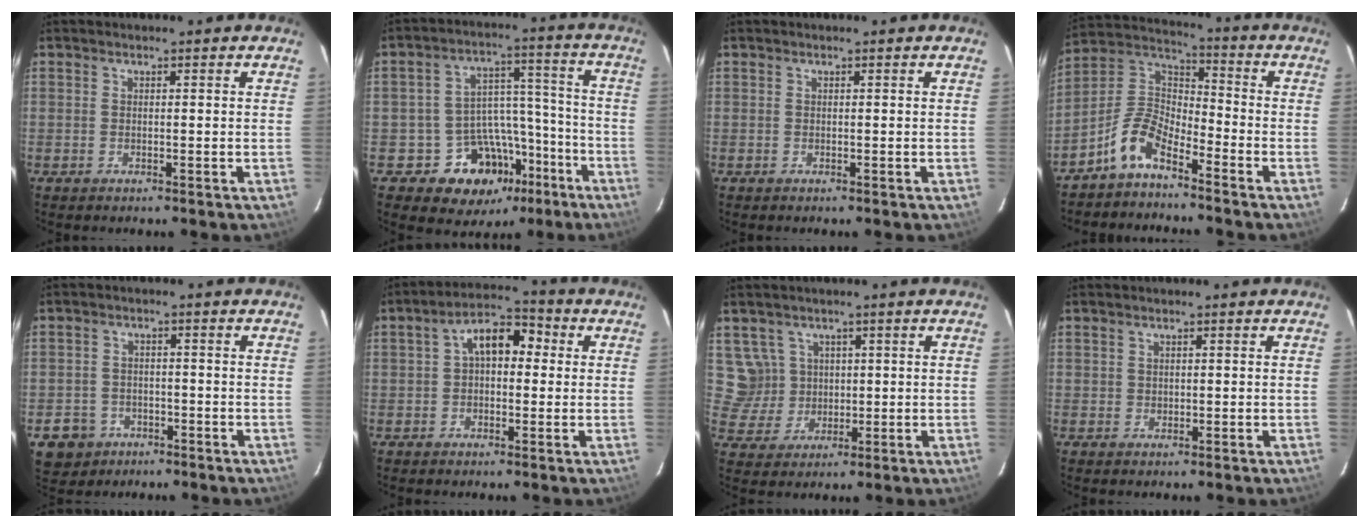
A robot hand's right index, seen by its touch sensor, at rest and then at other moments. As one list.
[{"total": 13.7, "force": [-8.4, 10.3, 3.6], "torque": [-0.064, 0.059, -0.105]}, {"total": 0.0}, {"total": 8.7, "force": [-6.1, 3.5, 5.1], "torque": [-0.123, 0.028, -0.130]}, {"total": 6.6, "force": [-3.3, 5.5, 1.4], "torque": [-0.049, 0.015, -0.043]}, {"total": 7.4, "force": [0.8, 4.6, 5.8], "torque": [-0.097, 0.034, 0.011]}, {"total": 5.7, "force": [1.6, 5.4, 0.6], "torque": [-0.011, 0.014, 0.044]}, {"total": 0.7, "force": [0.1, 0.7, 0.1], "torque": [0.002, 0.002, 0.002]}]